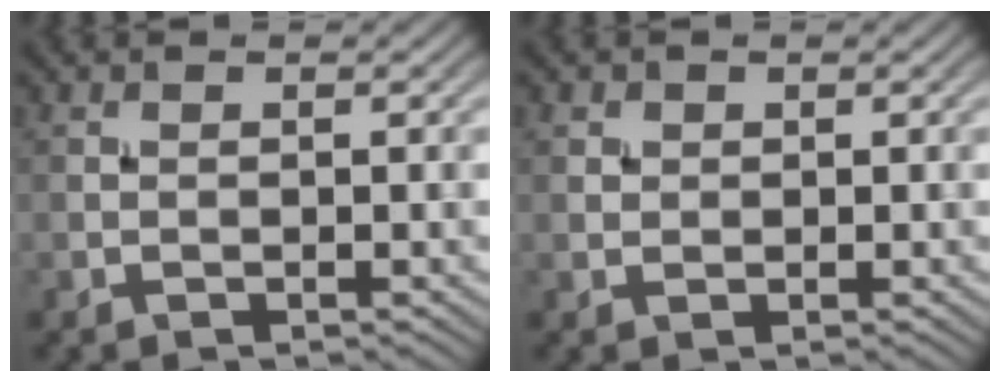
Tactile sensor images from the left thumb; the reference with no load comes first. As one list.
[{"total": 1.2, "force": [0.5, 1.1, 0.3], "torque": [-0.006, -0.002, 0.009]}]